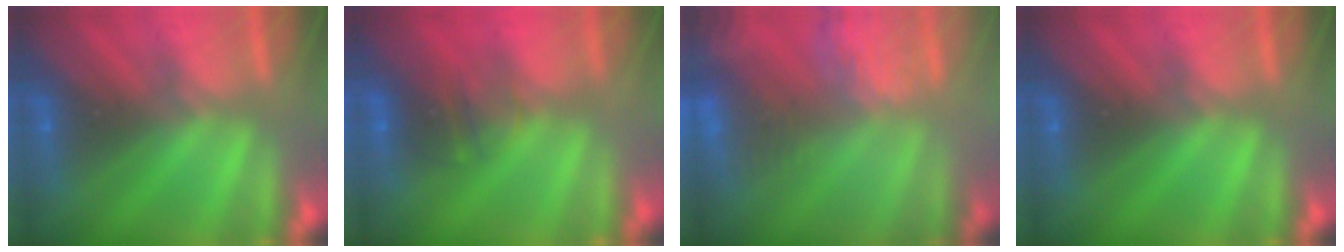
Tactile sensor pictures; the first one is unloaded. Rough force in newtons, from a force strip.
{"total": 2.2}
{"total": 4.8}
{"total": 0.0}